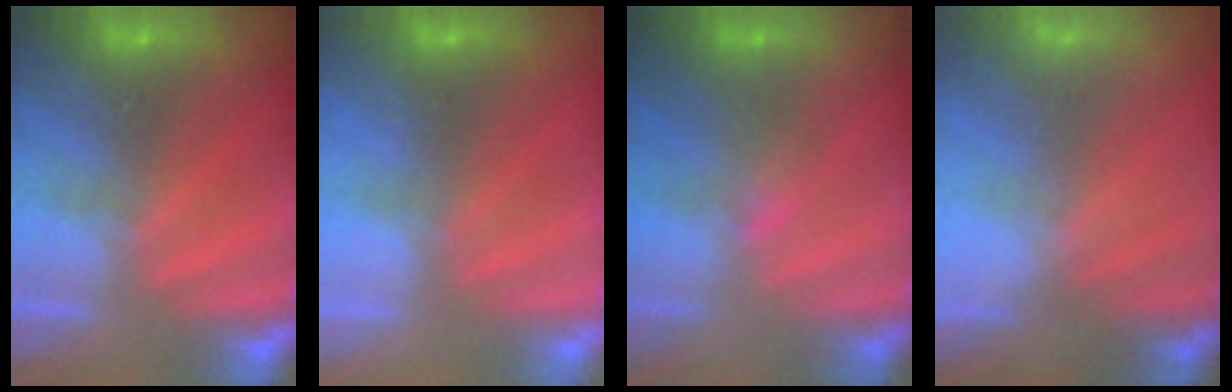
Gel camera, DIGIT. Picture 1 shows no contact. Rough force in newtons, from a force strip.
{"total": 2.3}
{"total": 2.8}
{"total": 9.7}